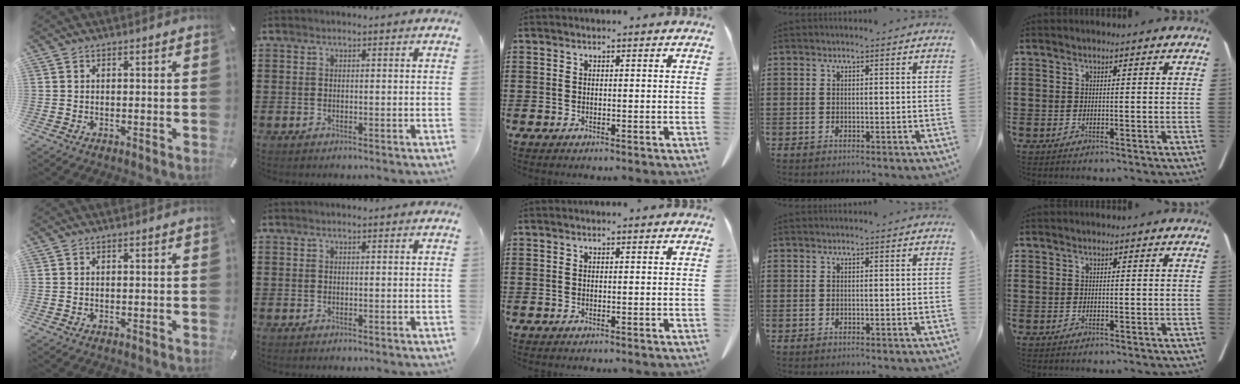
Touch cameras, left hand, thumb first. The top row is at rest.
{}